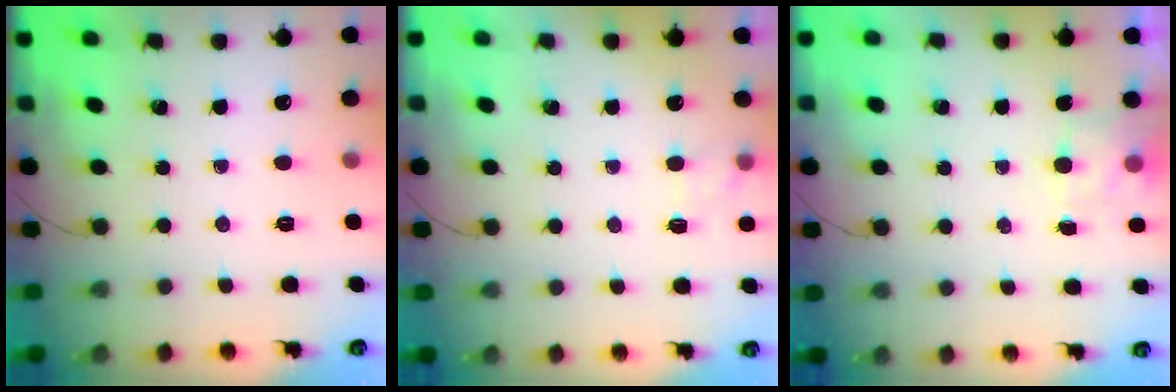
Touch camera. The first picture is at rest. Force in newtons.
{"total": 2.4, "press": 1.9, "slide": 1.4}
{"total": 2.5, "press": 2.1, "slide": 1.4}